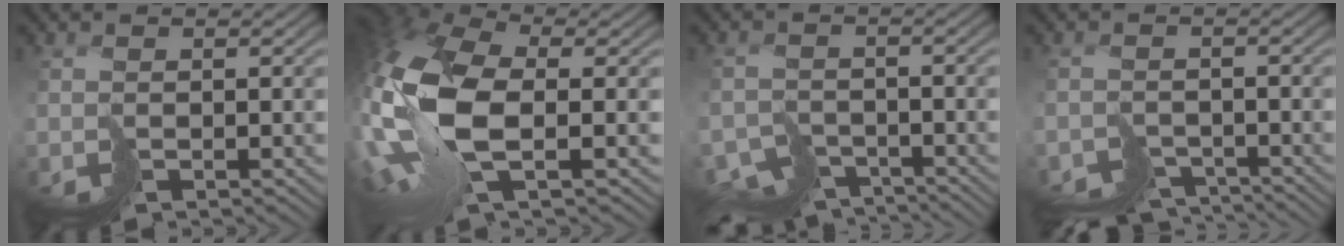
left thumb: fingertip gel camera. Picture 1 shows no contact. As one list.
[{"total": 15.6, "force": [-0.7, 7.4, 13.8], "torque": [-0.333, -0.015, -0.010]}, {"total": 6.9, "force": [-6.1, 2.8, 1.5], "torque": [-0.010, -0.011, -0.099]}, {"total": 5.2, "force": [-4.8, 1.8, 1.0], "torque": [-0.005, -0.014, -0.078]}]